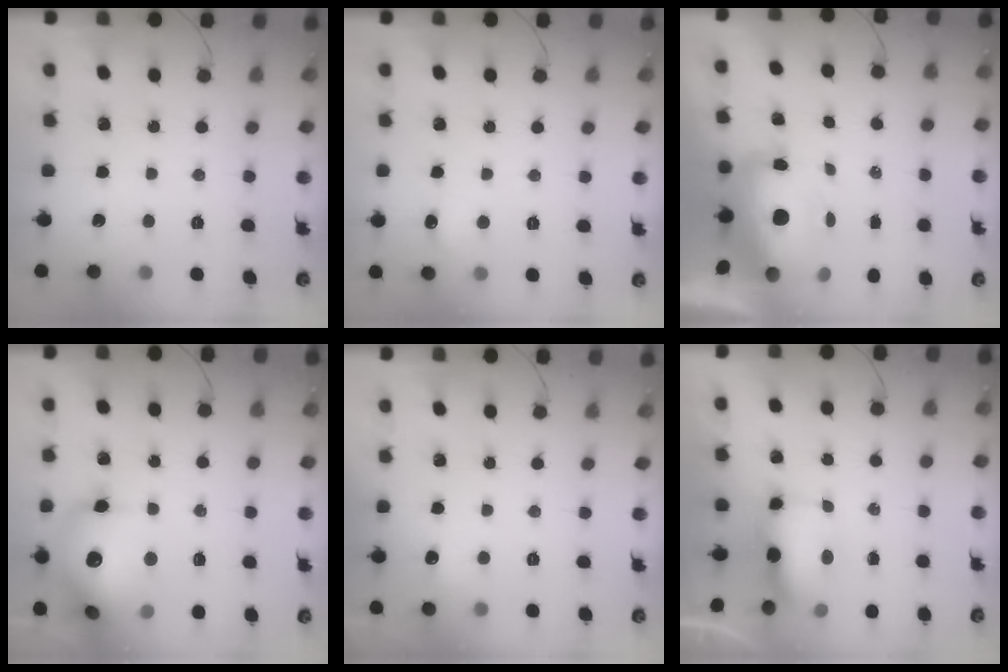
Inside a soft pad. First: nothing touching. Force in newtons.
{"total": 6.1, "press": 5.8, "slide": 1.9}
{"total": 11.2, "press": 10.4, "slide": 4.3}
{"total": 20.1, "press": 20.0, "slide": 2.5}
{"total": 4.6, "press": 4.4, "slide": 1.6}
{"total": 10.3, "press": 8.6, "slide": 5.7}